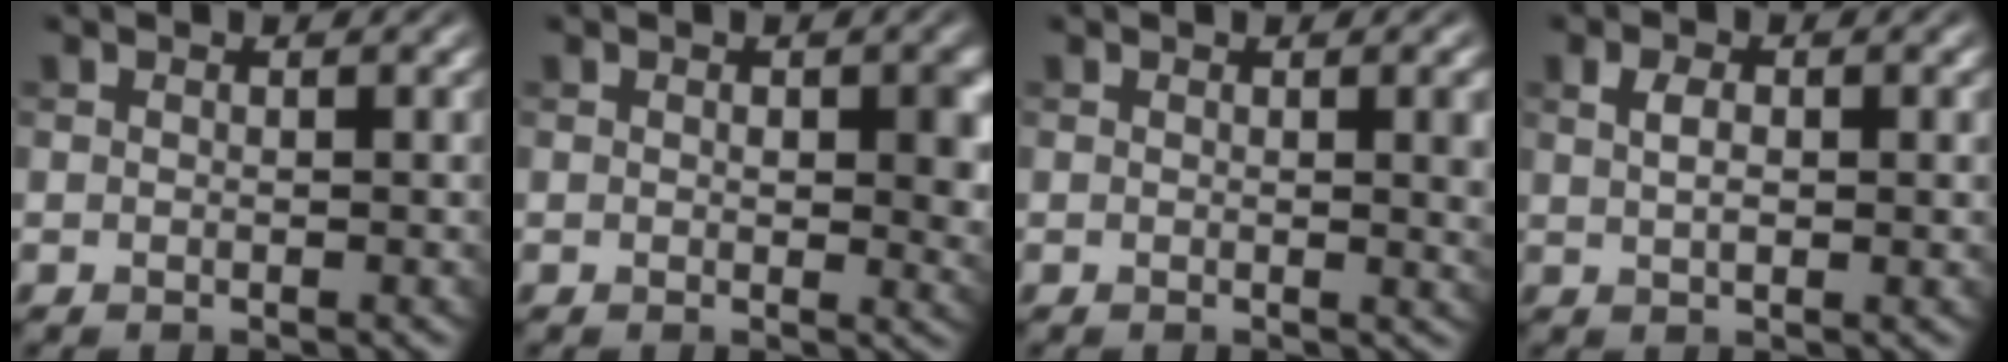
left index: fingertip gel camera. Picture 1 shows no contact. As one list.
[{"total": 4.0, "force": [0.4, 2.0, 3.4], "torque": [-0.035, -0.003, 0.009]}, {"total": 3.0, "force": [0.4, 0.9, 2.9], "torque": [-0.027, 0.001, 0.004]}, {"total": 2.5, "force": [0.7, 1.2, 2.1], "torque": [-0.034, 0.001, 0.012]}]